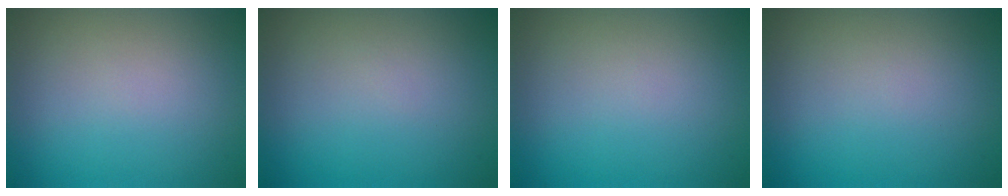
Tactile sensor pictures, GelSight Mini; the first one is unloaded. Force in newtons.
{"total": 0.0}
{"total": 0.0}
{"total": 0.0}